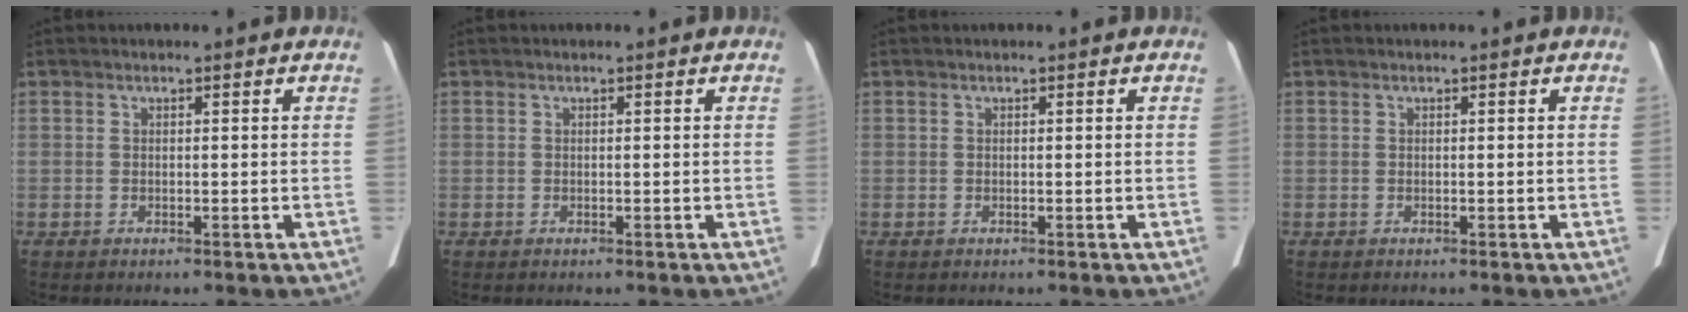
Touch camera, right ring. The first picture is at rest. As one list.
[{"total": 0.0}, {"total": 0.0}, {"total": 0.0}]